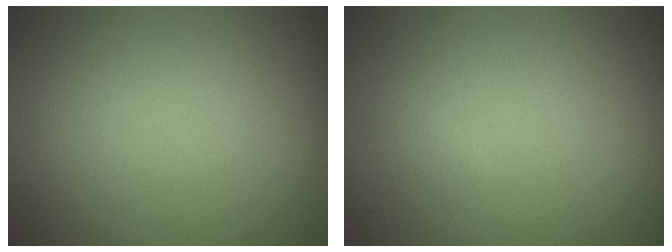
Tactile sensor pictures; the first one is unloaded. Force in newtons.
{"total": 0.6, "press": 0.6, "slide": 0.1}